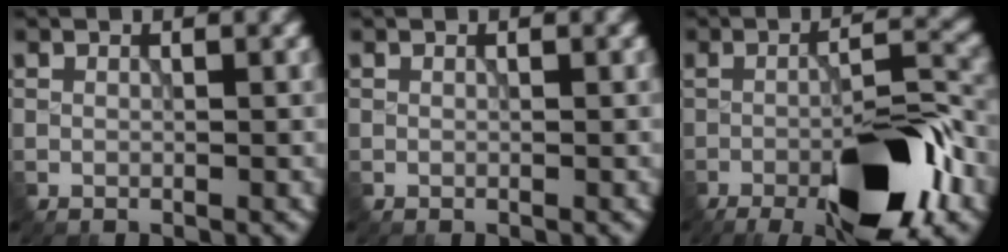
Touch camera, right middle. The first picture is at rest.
{"total": 0.0}
{"total": 12.1, "force": [-5.9, 3.6, 9.9], "torque": [-0.153, 0.000, -0.094]}